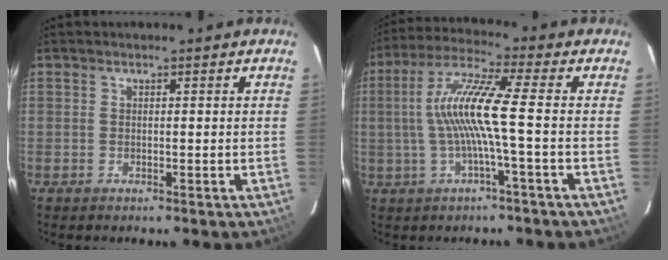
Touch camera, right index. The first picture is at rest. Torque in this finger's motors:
{"motor_torque": [0.78, -0.17, 0.81, 0.21]}